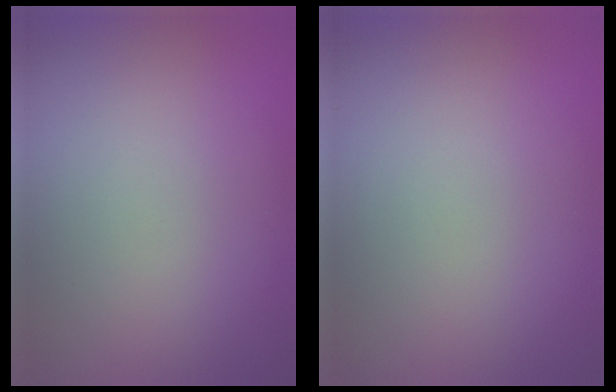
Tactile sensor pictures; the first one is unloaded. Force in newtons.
{"total": 0.0}